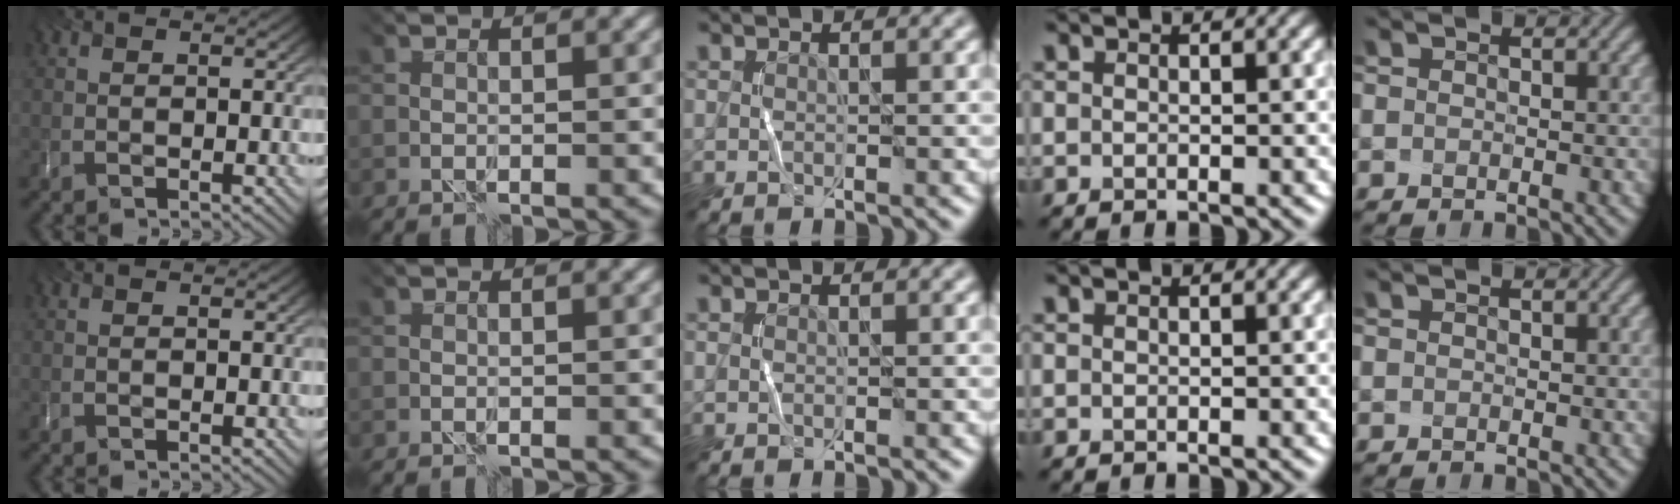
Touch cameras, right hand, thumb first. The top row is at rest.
{}